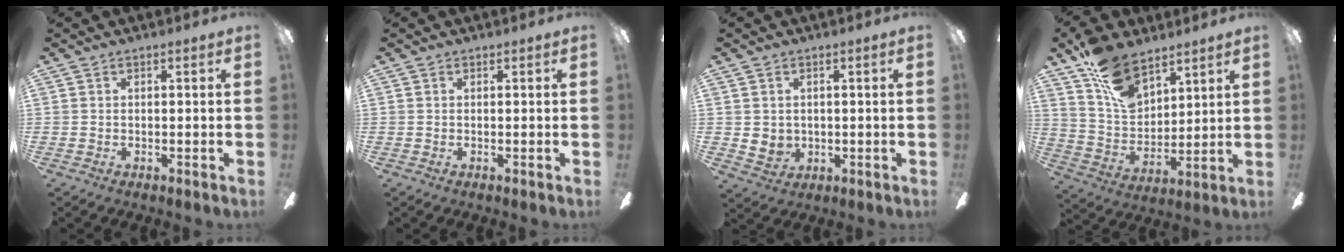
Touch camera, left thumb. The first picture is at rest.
{"total": 0.0}
{"total": 3.8, "force": [1.1, 3.5, 1.1], "torque": [-0.026, -0.005, 0.021]}
{"total": 17.3, "force": [11.5, 9.4, 8.8], "torque": [-0.172, -0.055, 0.222]}